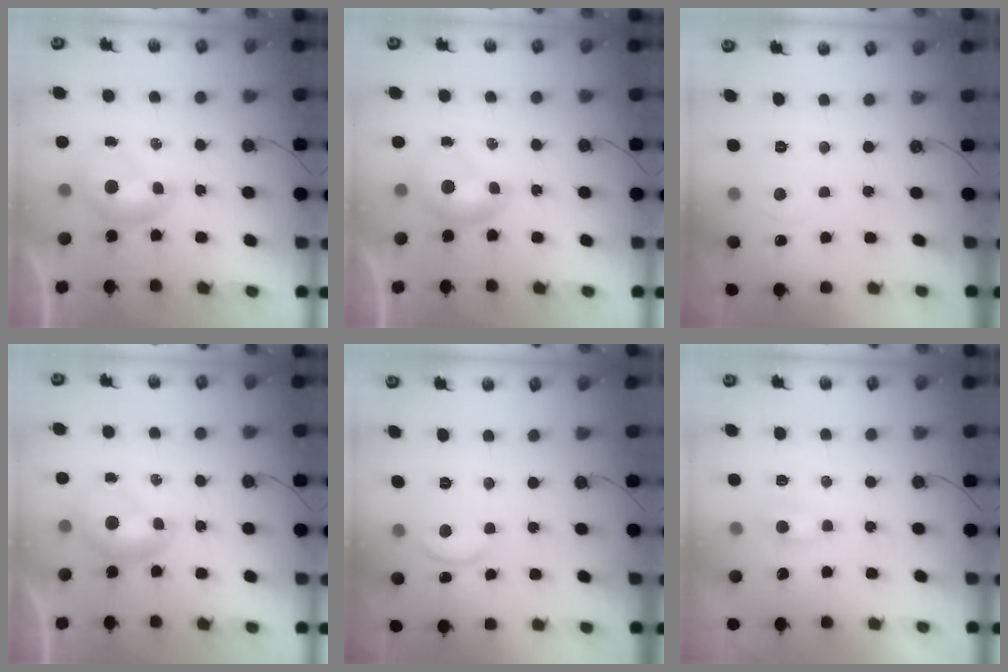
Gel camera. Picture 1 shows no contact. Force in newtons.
{"total": 0.0}
{"total": 0.8, "press": 0.5, "slide": 0.6}
{"total": 0.0}
{"total": 2.7, "press": 2.6, "slide": 0.3}
{"total": 0.0}